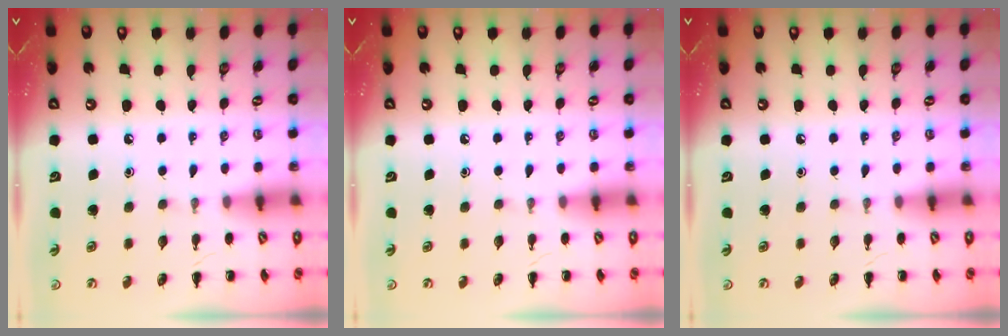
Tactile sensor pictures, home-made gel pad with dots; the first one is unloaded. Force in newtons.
{"total": 0.0}
{"total": 0.0}